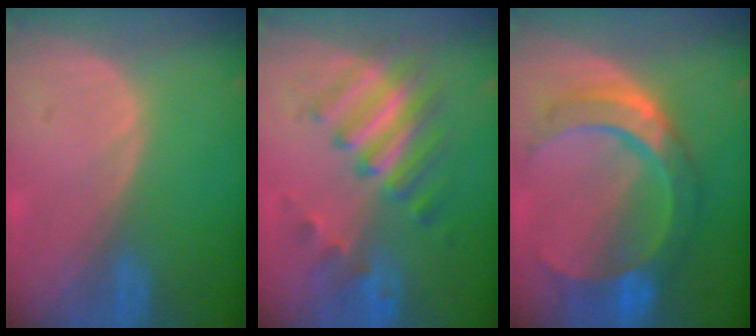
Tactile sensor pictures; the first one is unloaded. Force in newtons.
{"total": 7.5, "press": 7.5, "slide": 0.9}
{"total": 9.8, "press": 9.8, "slide": 0.9}